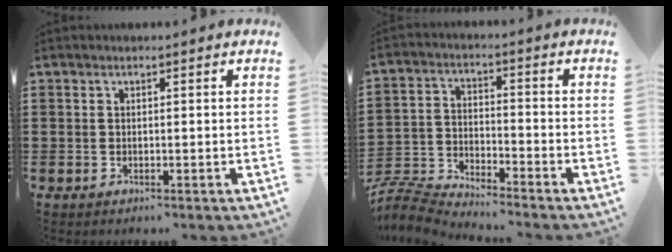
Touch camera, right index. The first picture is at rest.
{"total": 6.0, "force": [-6.0, 0.3, 0.4], "torque": [-0.038, -0.004, -0.129]}